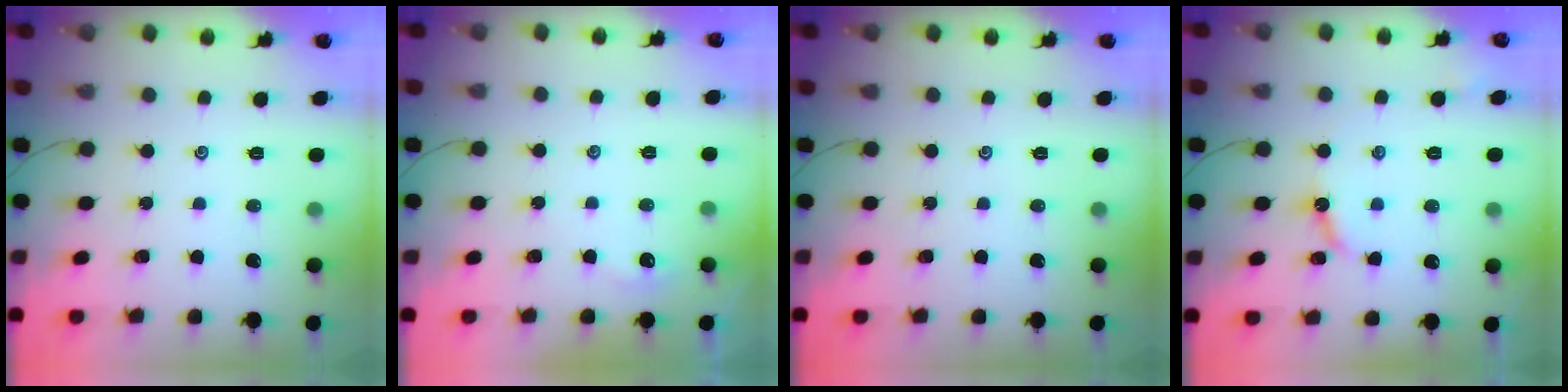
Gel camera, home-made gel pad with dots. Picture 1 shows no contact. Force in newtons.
{"total": 2.7, "press": 2.7, "slide": 0.3}
{"total": 0.0}
{"total": 5.6, "press": 5.6, "slide": 0.6}